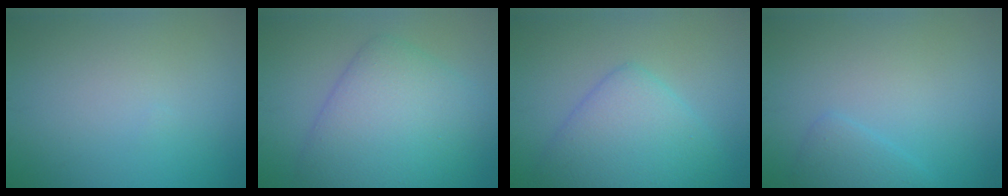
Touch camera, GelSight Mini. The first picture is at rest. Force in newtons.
{"total": 7.4, "press": 7.4, "slide": 0.1}
{"total": 5.3, "press": 5.3, "slide": 0.2}
{"total": 1.7, "press": 1.7, "slide": 0.0}